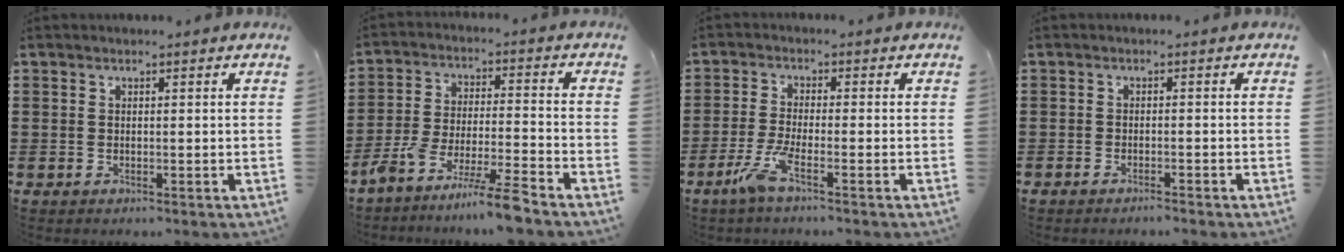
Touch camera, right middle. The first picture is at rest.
{"total": 8.6, "force": [-7.9, -0.5, 3.5], "torque": [-0.065, -0.001, -0.155]}
{"total": 4.8, "force": [-2.7, 0.3, 4.0], "torque": [-0.102, -0.019, -0.054]}
{"total": 1.1, "force": [-1.0, 0.0, 0.1], "torque": [-0.006, 0.000, -0.021]}